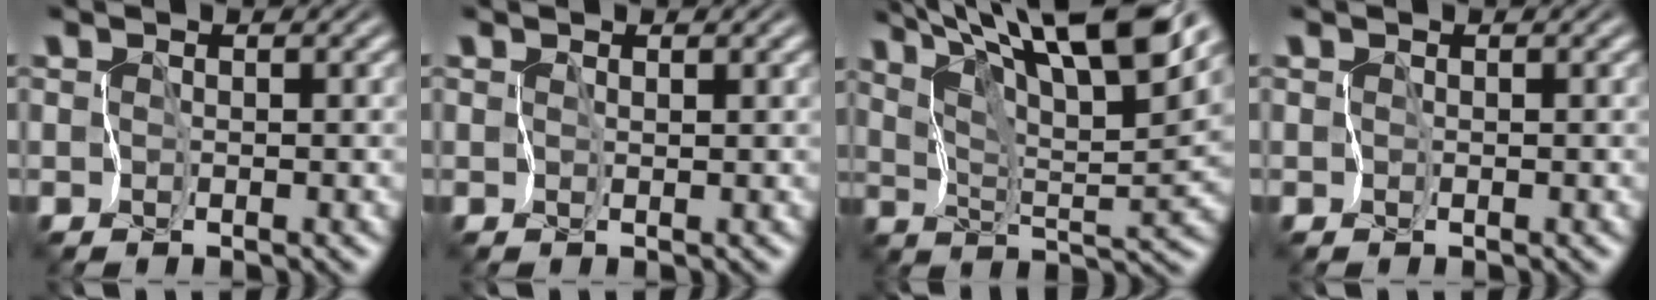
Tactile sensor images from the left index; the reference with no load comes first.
{"total": 0.7, "force": [0.6, 0.2, 0.4], "torque": [-0.001, 0.002, 0.015]}
{"total": 13.3, "force": [9.4, 2.8, 8.9], "torque": [-0.148, 0.015, 0.133]}
{"total": 0.0}